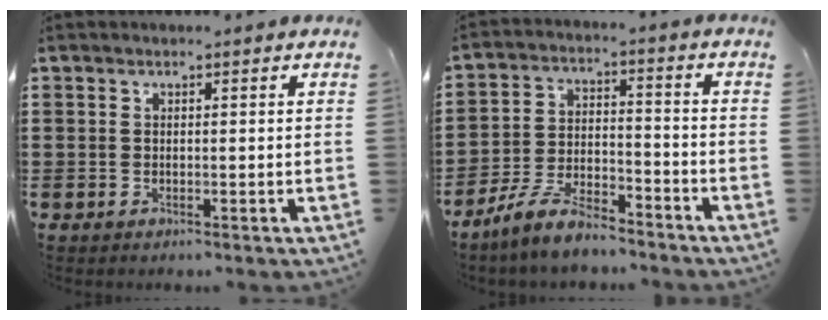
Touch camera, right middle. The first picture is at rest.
{"total": 7.7, "force": [-6.6, 1.7, 3.7], "torque": [-0.081, 0.007, -0.130]}